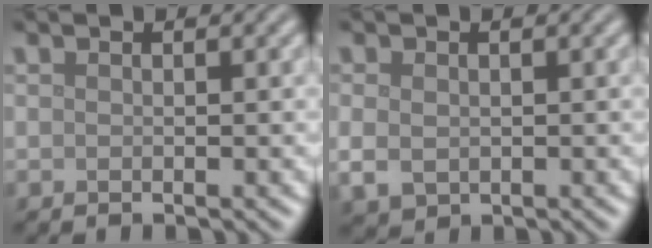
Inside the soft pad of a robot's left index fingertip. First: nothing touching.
{"total": 2.3, "force": [-0.2, 1.8, 1.4], "torque": [-0.032, -0.005, -0.002]}